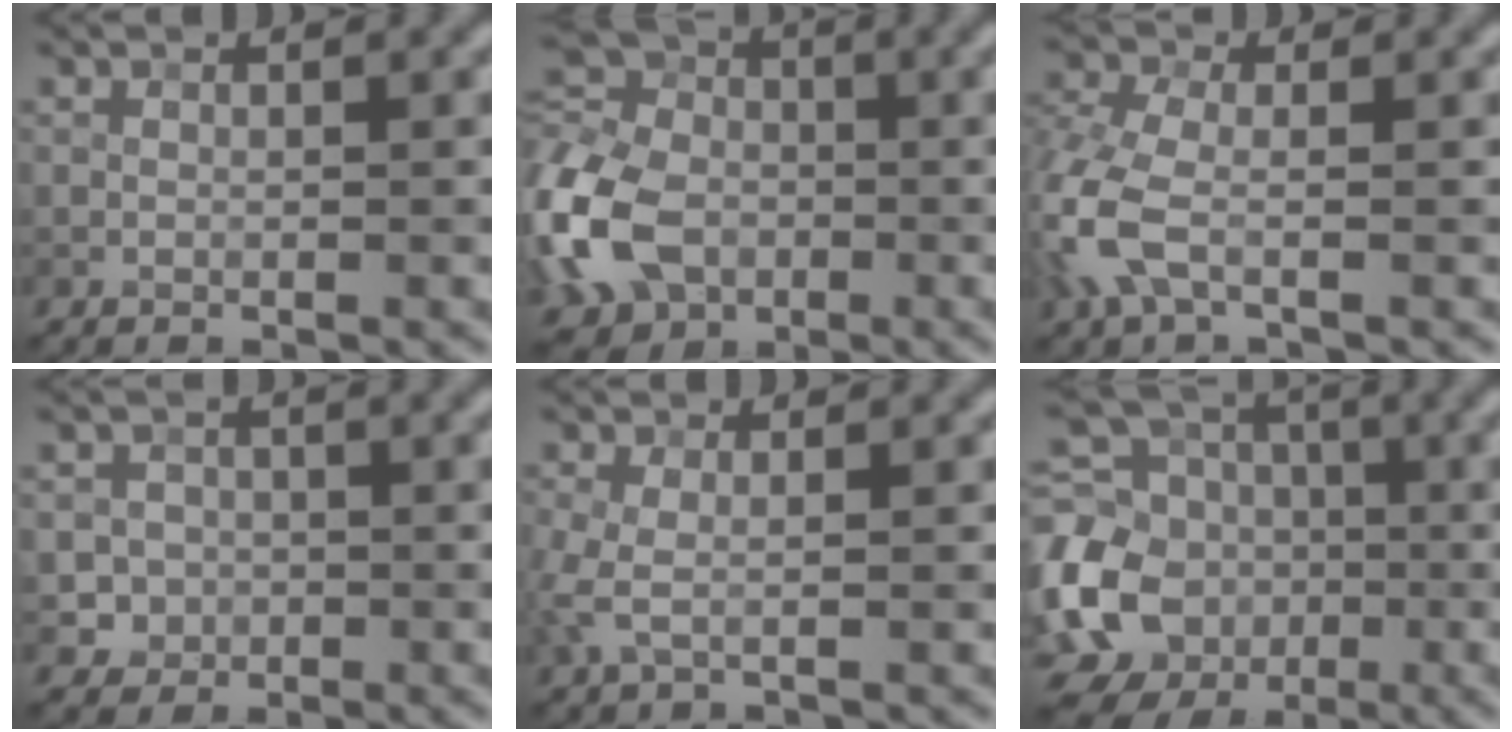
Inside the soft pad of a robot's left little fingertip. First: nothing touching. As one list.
[{"total": 11.4, "force": [-3.3, 8.1, 7.3], "torque": [-0.187, -0.001, -0.082]}, {"total": 5.4, "force": [-1.7, 3.0, 4.2], "torque": [-0.124, 0.005, -0.045]}, {"total": 2.5, "force": [-0.1, 2.5, 0.4], "torque": [0.005, 0.003, 0.003]}, {"total": 2.5, "force": [-0.2, 1.2, 2.1], "torque": [-0.060, 0.002, -0.008]}, {"total": 14.3, "force": [-3.6, 12.3, 6.5], "torque": [-0.161, -0.002, -0.079]}]